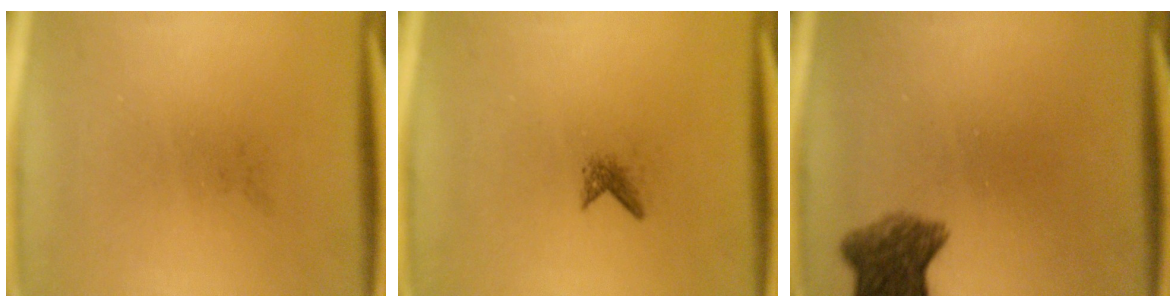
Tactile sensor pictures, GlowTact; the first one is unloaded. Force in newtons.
{"total": 1.1}
{"total": 6.4}